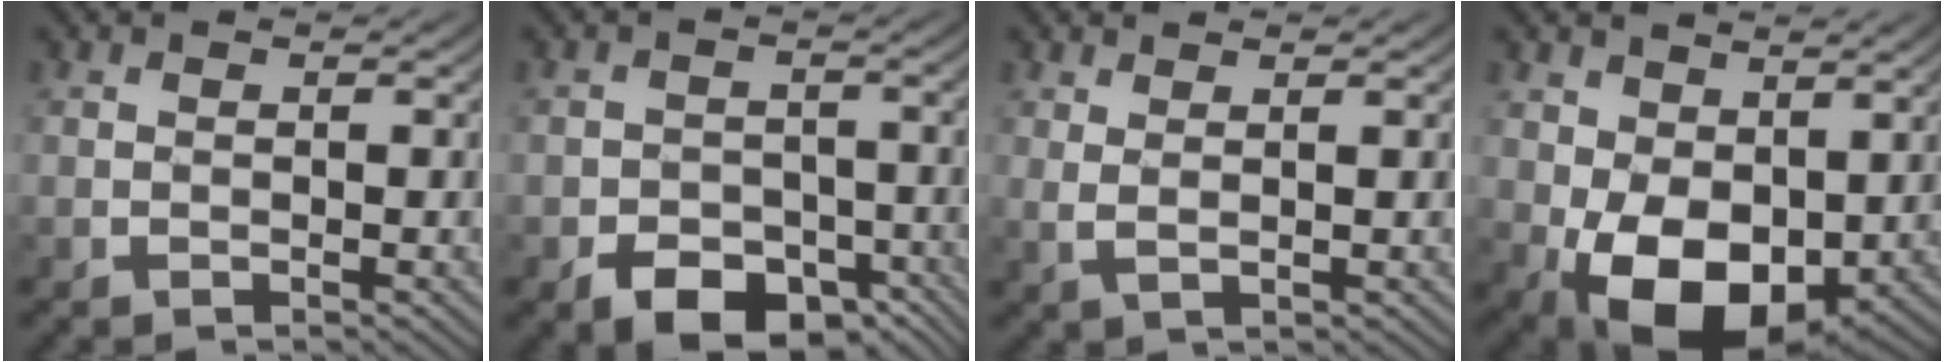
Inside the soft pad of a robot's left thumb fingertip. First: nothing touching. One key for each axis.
{"total": 6.8, "fx": -4.7, "fy": 4.2, "fz": 2.5, "tx": -0.035, "ty": -0.020, "tz": -0.095}
{"total": 1.5, "fx": 1.2, "fy": 0.1, "fz": 0.9, "tx": -0.010, "ty": -0.004, "tz": 0.025}
{"total": 9.0, "fx": -0.3, "fy": 6.4, "fz": 6.2, "tx": -0.126, "ty": -0.015, "tz": -0.011}